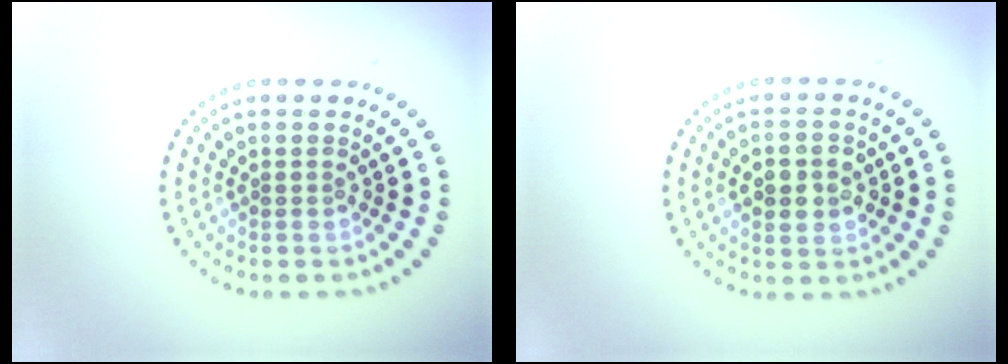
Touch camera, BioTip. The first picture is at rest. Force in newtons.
{"total": 3.9, "press": 3.9, "slide": 0.3}